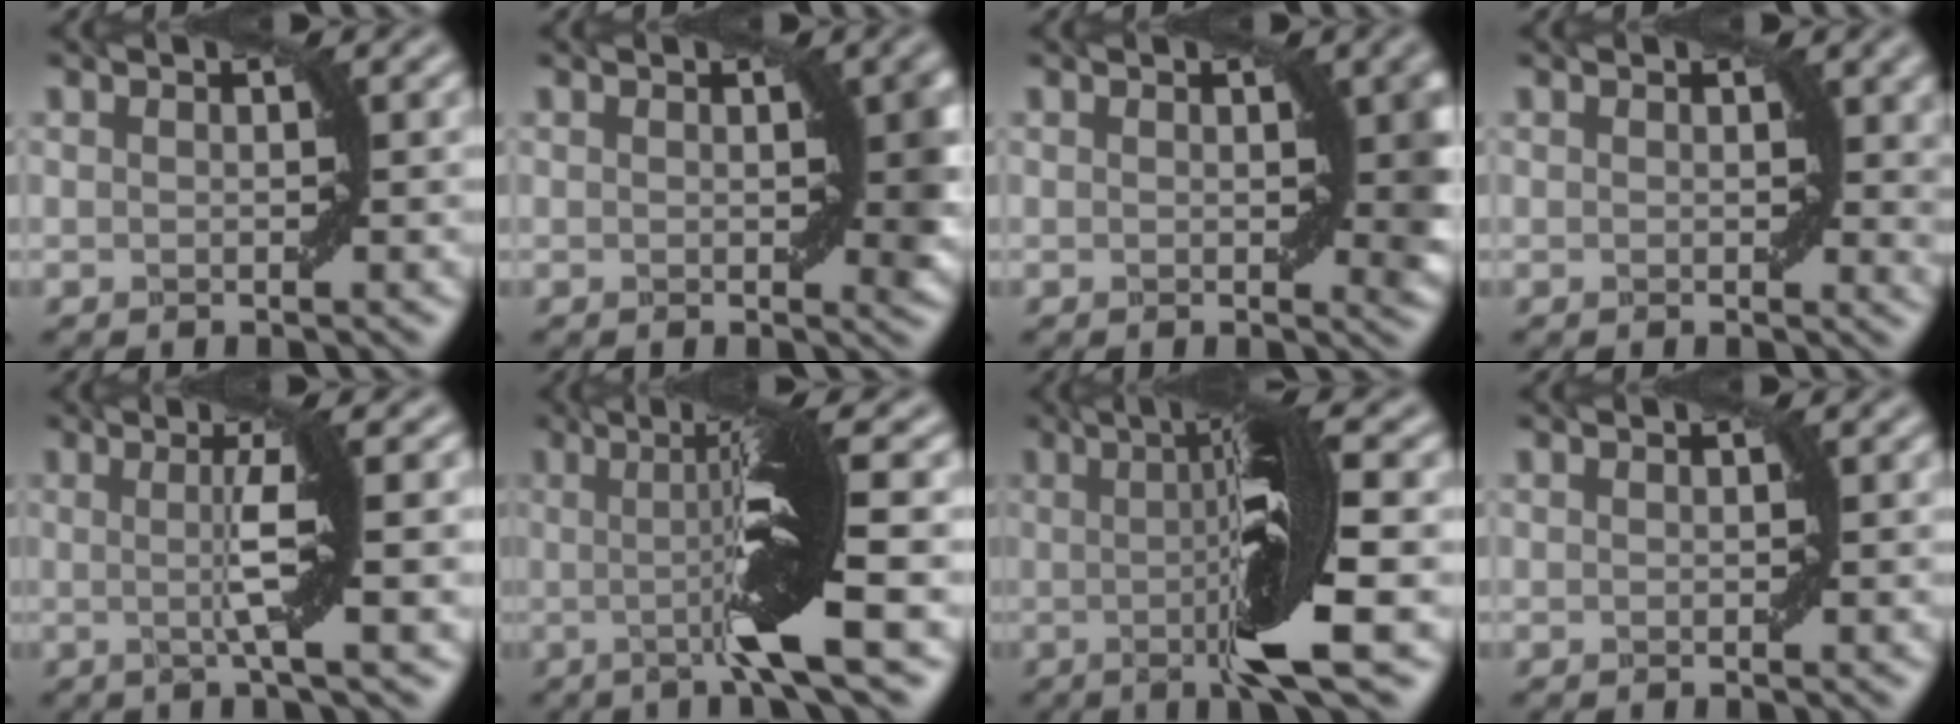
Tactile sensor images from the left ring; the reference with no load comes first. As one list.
[{"total": 2.6, "force": [0.4, 1.1, 2.3], "torque": [-0.020, -0.005, 0.007]}, {"total": 3.0, "force": [0.5, 1.4, 2.6], "torque": [-0.021, -0.005, 0.008]}, {"total": 2.3, "force": [0.7, 1.4, 1.7], "torque": [-0.015, -0.005, 0.010]}, {"total": 4.7, "force": [0.2, 0.4, 4.7], "torque": [-0.077, 0.000, 0.002]}, {"total": 8.8, "force": [-0.4, 1.1, 8.8], "torque": [-0.135, -0.004, -0.011]}, {"total": 9.8, "force": [-0.2, 1.6, 9.7], "torque": [-0.140, -0.007, -0.004]}, {"total": 0.0}]